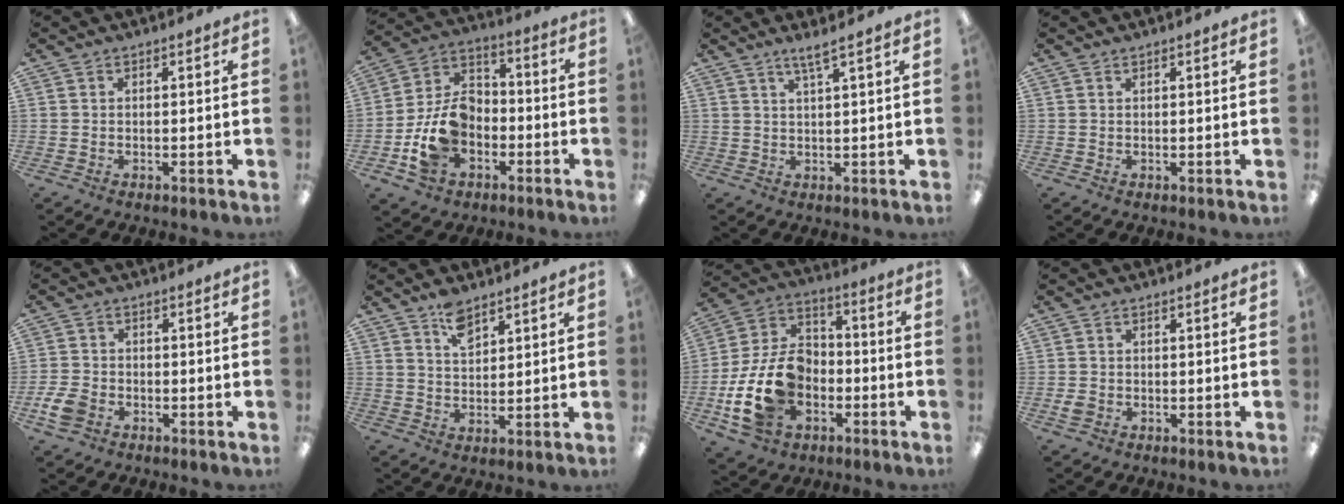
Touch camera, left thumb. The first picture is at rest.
{"total": 13.4, "force": [-3.6, 10.1, 8.1], "torque": [-0.188, 0.022, -0.063]}
{"total": 2.8, "force": [2.2, -0.2, 1.8], "torque": [-0.040, -0.004, 0.038]}
{"total": 0.6, "force": [0.6, 0.0, -0.2], "torque": [0.003, 0.003, 0.009]}
{"total": 5.0, "force": [-2.4, 3.5, 2.6], "torque": [-0.063, 0.009, -0.046]}
{"total": 5.9, "force": [4.5, 2.7, 2.6], "torque": [-0.040, -0.019, 0.079]}
{"total": 18.1, "force": [-5.1, 12.7, 11.8], "torque": [-0.245, 0.024, -0.081]}
{"total": 1.6, "force": [-0.5, 1.4, 0.7], "torque": [-0.018, 0.001, -0.011]}